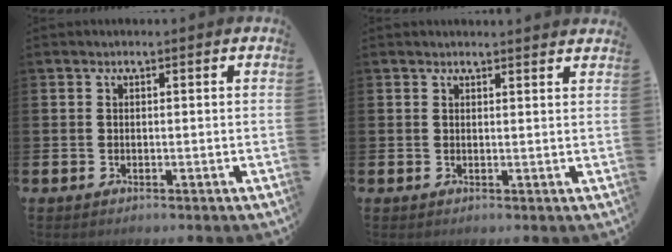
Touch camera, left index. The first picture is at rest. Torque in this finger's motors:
{"motor_torque": [1.07, -1.07, 0.06, 0.00]}